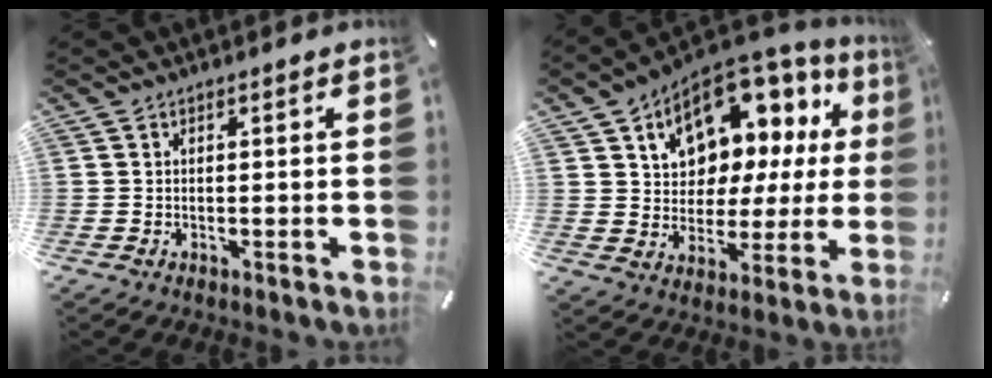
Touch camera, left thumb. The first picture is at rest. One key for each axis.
{"total": 12.2, "fx": 7.4, "fy": 8.3, "fz": 4.9, "tx": -0.084, "ty": -0.065, "tz": 0.133}